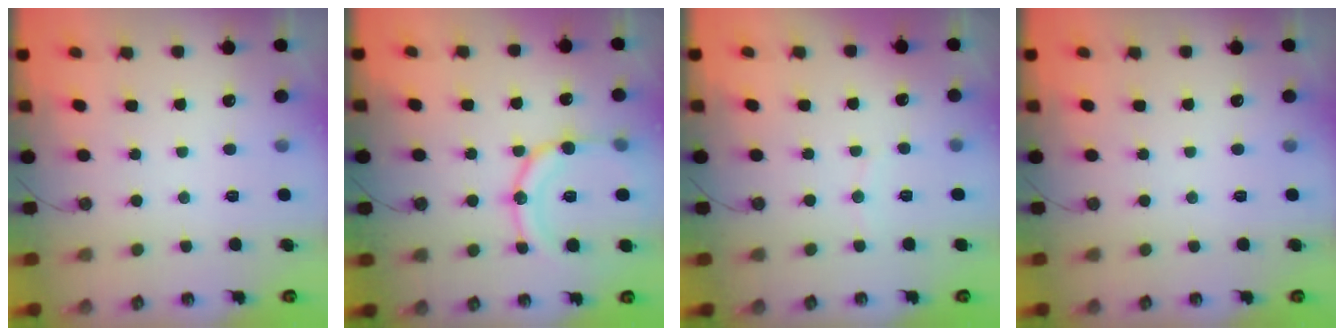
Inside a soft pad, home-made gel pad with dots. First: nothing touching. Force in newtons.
{"total": 16.3, "press": 16.0, "slide": 3.2}
{"total": 3.5, "press": 3.5, "slide": 0.4}
{"total": 0.0}